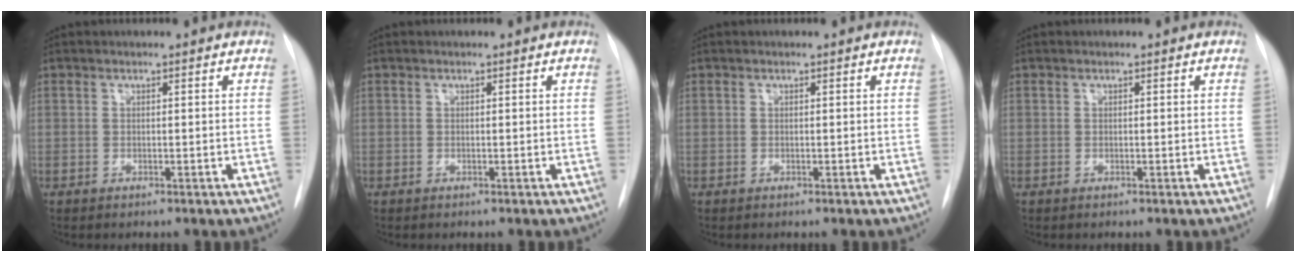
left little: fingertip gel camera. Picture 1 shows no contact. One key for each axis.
{"total": 0.0}
{"total": 0.0}
{"total": 0.0}